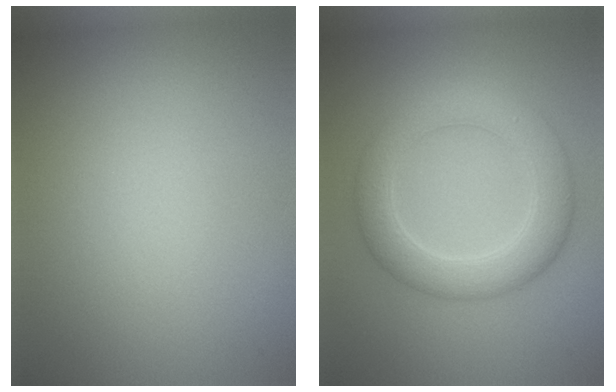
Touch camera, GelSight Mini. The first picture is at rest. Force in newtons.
{"total": 5.2, "press": 5.2, "slide": 0.1}